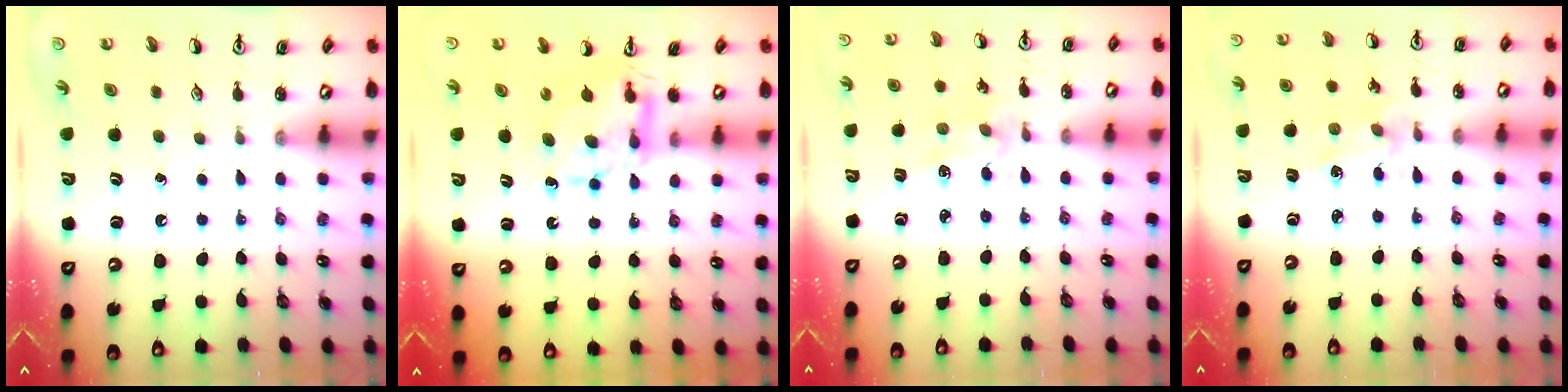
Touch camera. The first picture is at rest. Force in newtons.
{"total": 6.8, "press": 6.8, "slide": 0.2}
{"total": 1.9, "press": 1.9, "slide": 0.2}
{"total": 1.3, "press": 1.3, "slide": 0.2}